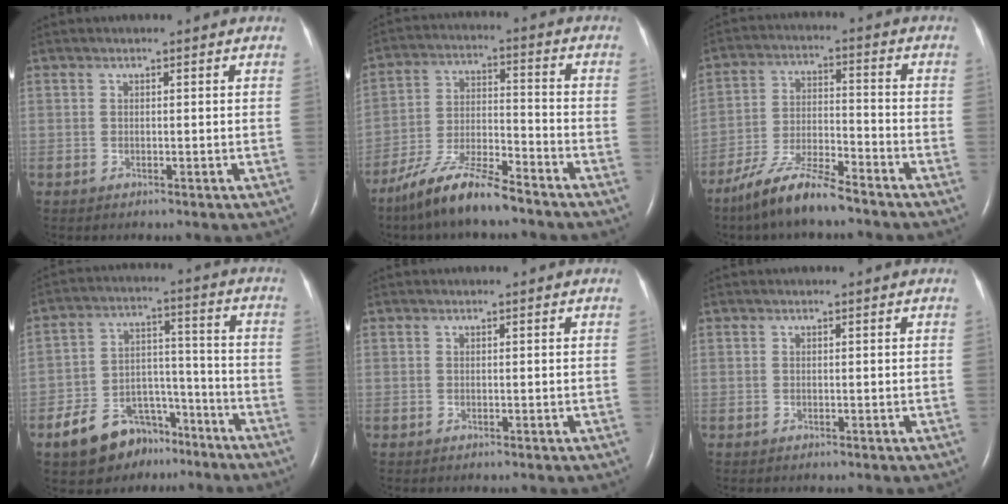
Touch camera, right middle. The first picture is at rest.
{"total": 11.1, "force": [-8.9, 1.7, 6.4], "torque": [-0.126, -0.008, -0.164]}
{"total": 9.7, "force": [-7.9, 1.4, 5.5], "torque": [-0.110, -0.011, -0.147]}
{"total": 12.2, "force": [-8.5, 6.8, 5.5], "torque": [-0.095, 0.024, -0.136]}
{"total": 0.0}
{"total": 0.0}